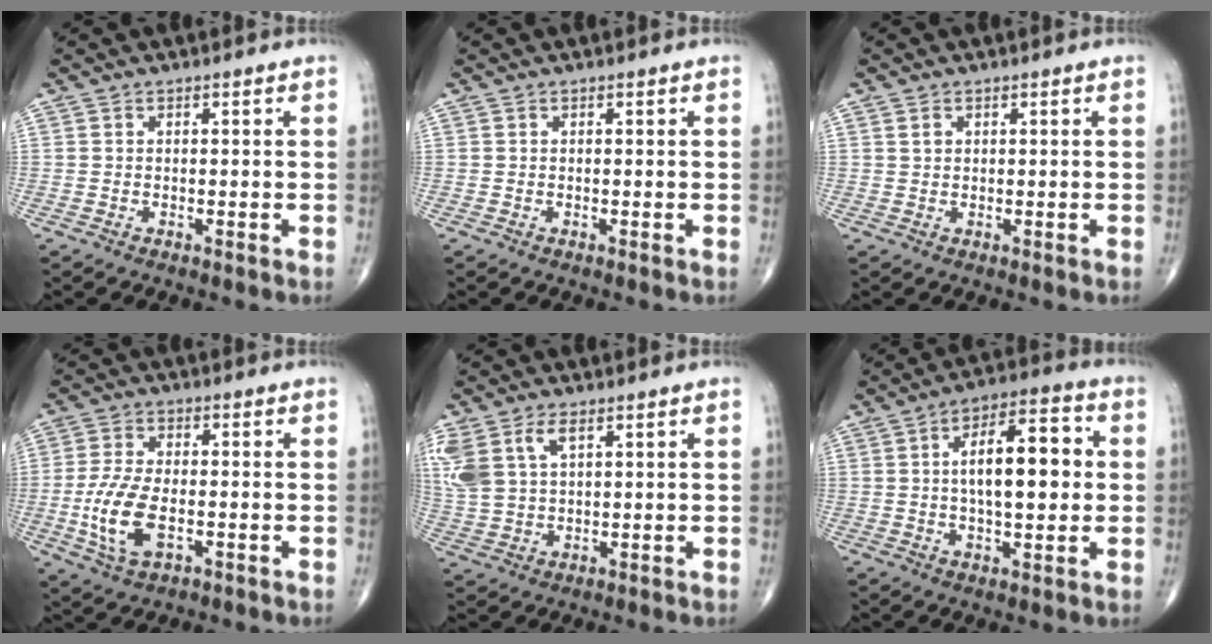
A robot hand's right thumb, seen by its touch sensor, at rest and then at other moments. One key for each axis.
{"total": 0.0}
{"total": 1.2, "fx": 0.6, "fy": 0.9, "fz": 0.6, "tx": -0.005, "ty": -0.002, "tz": 0.010}
{"total": 10.4, "fx": -2.3, "fy": 5.2, "fz": 8.7, "tx": -0.185, "ty": 0.002, "tz": -0.041}
{"total": 11.2, "fx": 4.7, "fy": 6.3, "fz": 7.9, "tx": -0.193, "ty": -0.002, "tz": 0.104}
{"total": 14.4, "fx": 1.5, "fy": 6.1, "fz": 13.0, "tx": -0.186, "ty": 0.019, "tz": 0.019}